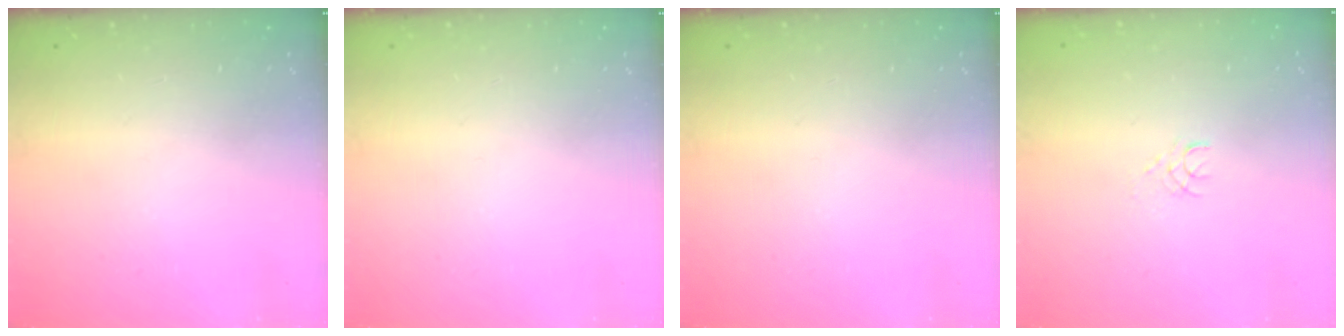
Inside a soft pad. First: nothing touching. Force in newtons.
{"total": 0.0}
{"total": 0.0}
{"total": 2.4, "press": 2.4, "slide": 0.3}